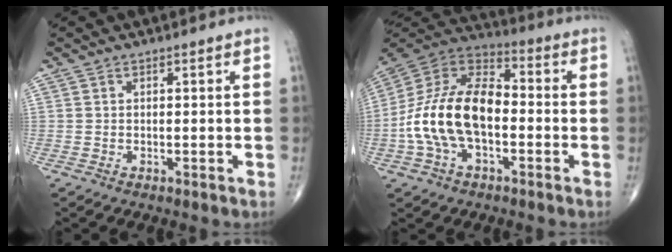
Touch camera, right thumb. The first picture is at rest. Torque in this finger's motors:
{"motor_torque": [0.49, 0.50, 0.96, -0.89, 0.28]}